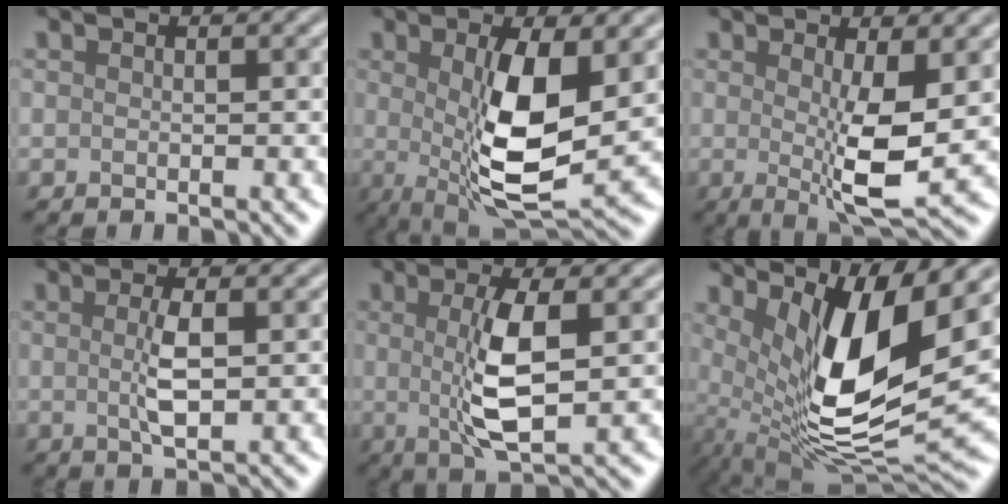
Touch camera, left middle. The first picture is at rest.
{"total": 8.1, "force": [0.2, 2.5, 7.7], "torque": [-0.139, -0.015, 0.009]}
{"total": 5.7, "force": [0.0, 1.2, 5.5], "torque": [-0.090, -0.019, 0.004]}
{"total": 2.6, "force": [-0.1, 0.5, 2.6], "torque": [-0.058, -0.004, 0.002]}
{"total": 5.4, "force": [0.1, 1.4, 5.2], "torque": [-0.108, -0.009, 0.006]}
{"total": 11.2, "force": [3.0, 3.3, 10.3], "torque": [-0.191, -0.020, 0.063]}